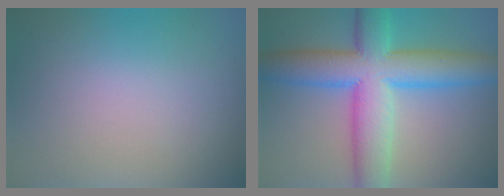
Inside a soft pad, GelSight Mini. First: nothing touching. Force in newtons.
{"total": 9.8, "press": 9.8, "slide": 0.1}